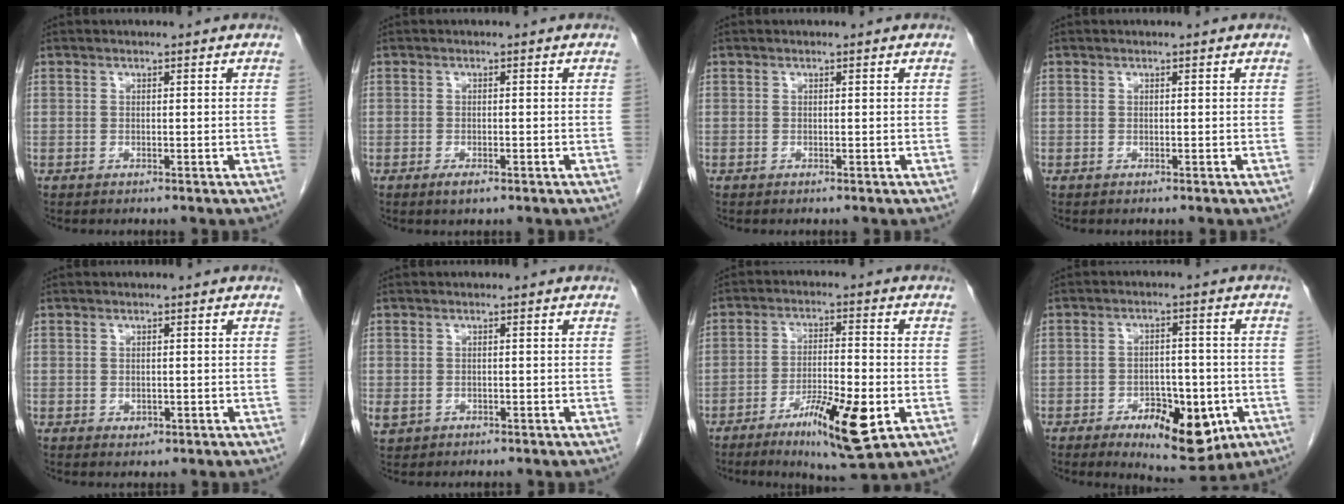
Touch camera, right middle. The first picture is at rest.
{"total": 1.7, "force": [-1.0, 0.5, 1.3], "torque": [-0.024, -0.002, -0.013]}
{"total": 0.0}
{"total": 0.0}
{"total": 0.9, "force": [-0.2, 0.6, 0.6], "torque": [-0.011, -0.002, 0.002]}
{"total": 1.8, "force": [-0.4, 1.6, 0.8], "torque": [-0.017, 0.002, 0.002]}
{"total": 11.3, "force": [-4.9, 1.6, 10.1], "torque": [-0.172, -0.019, -0.075]}
{"total": 10.9, "force": [-4.7, 4.8, 8.6], "torque": [-0.115, -0.004, -0.058]}